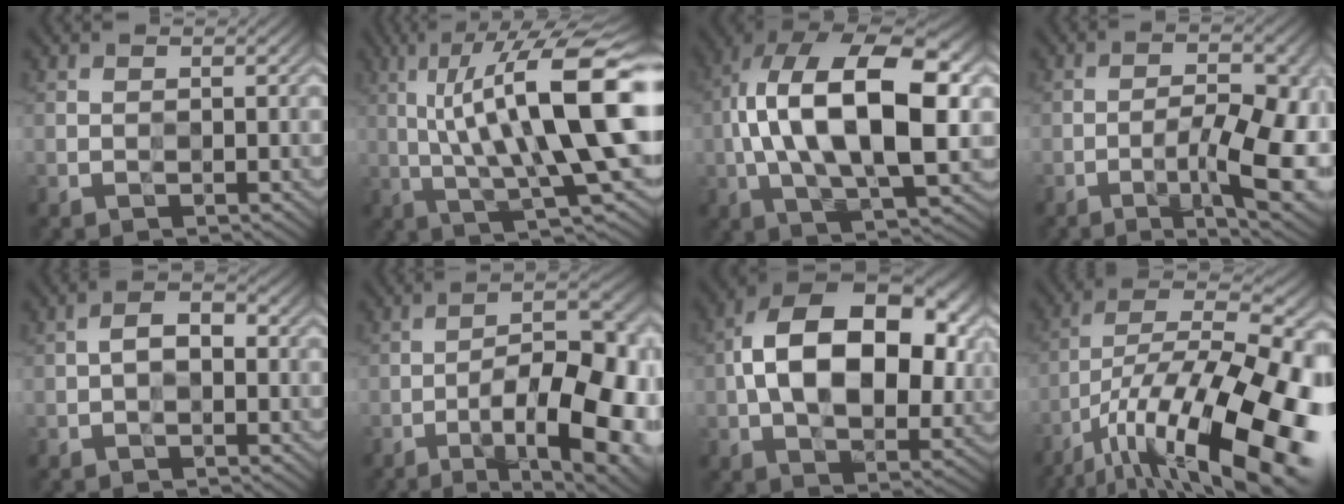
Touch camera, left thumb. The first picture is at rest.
{"total": 16.4, "force": [2.3, 4.0, 15.7], "torque": [-0.262, 0.011, 0.040]}
{"total": 17.7, "force": [0.3, 8.2, 15.7], "torque": [-0.285, 0.019, 0.001]}
{"total": 11.1, "force": [-4.1, 3.1, 9.8], "torque": [-0.142, 0.006, -0.061]}
{"total": 3.1, "force": [-0.1, 1.8, 2.6], "torque": [-0.047, 0.007, -0.008]}
{"total": 18.3, "force": [-6.9, 6.5, 15.7], "torque": [-0.219, -0.002, -0.094]}
{"total": 17.5, "force": [1.6, 10.6, 13.9], "torque": [-0.226, 0.008, 0.022]}
{"total": 20.8, "force": [-9.8, 7.5, 16.8], "torque": [-0.269, -0.020, -0.156]}